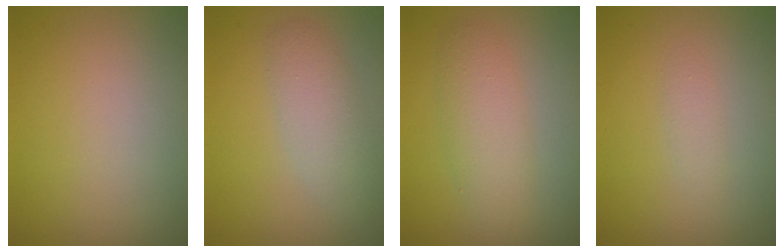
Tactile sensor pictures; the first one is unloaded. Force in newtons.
{"total": 2.8, "press": 2.7, "slide": 0.3}
{"total": 3.0, "press": 3.0, "slide": 0.2}
{"total": 0.9, "press": 0.9, "slide": 0.0}